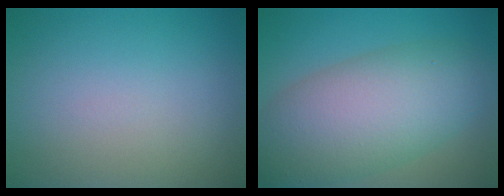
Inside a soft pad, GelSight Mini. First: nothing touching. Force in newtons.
{"total": 9.4, "press": 9.4, "slide": 0.4}